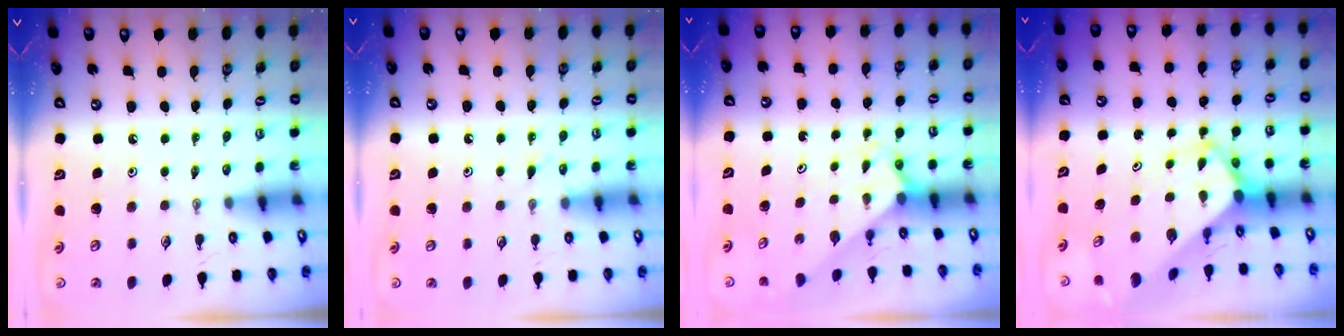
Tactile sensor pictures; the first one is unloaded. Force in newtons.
{"total": 6.0, "press": 6.0, "slide": 0.7}
{"total": 2.1, "press": 2.1, "slide": 0.2}
{"total": 4.7, "press": 4.7, "slide": 0.4}